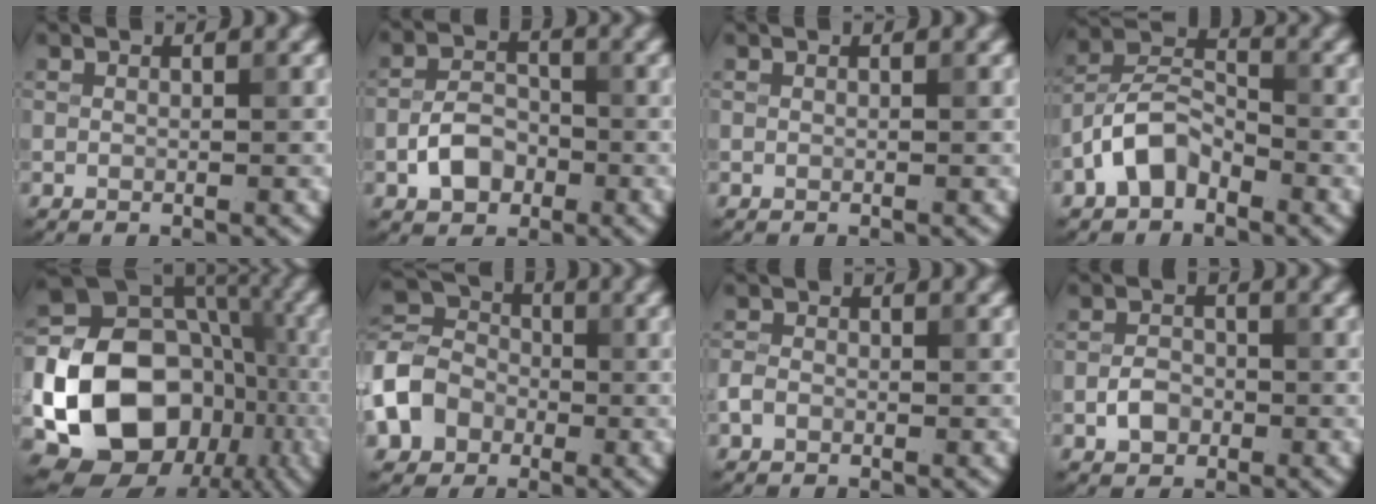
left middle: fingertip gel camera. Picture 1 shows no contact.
{"total": 3.7, "force": [-1.5, 2.5, 2.2], "torque": [-0.035, 0.006, -0.031]}
{"total": 0.0}
{"total": 4.6, "force": [-2.7, 2.6, 2.6], "torque": [-0.050, 0.015, -0.061]}
{"total": 19.4, "force": [-5.4, 15.6, 10.2], "torque": [-0.176, -0.016, -0.097]}
{"total": 6.5, "force": [-2.5, 5.2, 3.0], "torque": [-0.075, 0.007, -0.069]}
{"total": 1.4, "force": [-0.7, 1.1, 0.6], "torque": [-0.010, 0.002, -0.018]}
{"total": 2.2, "force": [-0.9, 1.6, 1.2], "torque": [-0.020, 0.004, -0.021]}